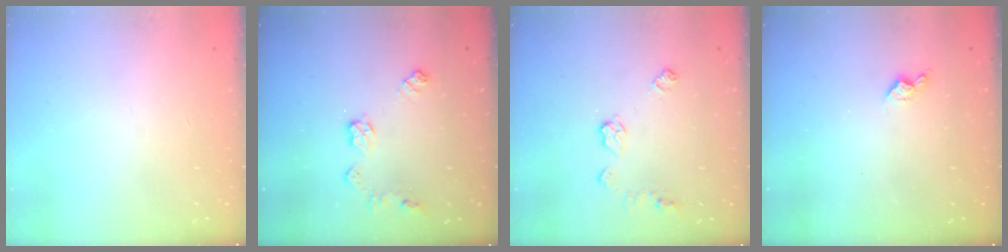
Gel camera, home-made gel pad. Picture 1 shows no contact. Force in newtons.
{"total": 7.8, "press": 7.8, "slide": 0.3}
{"total": 7.8, "press": 7.8, "slide": 0.5}
{"total": 5.0, "press": 4.9, "slide": 0.6}